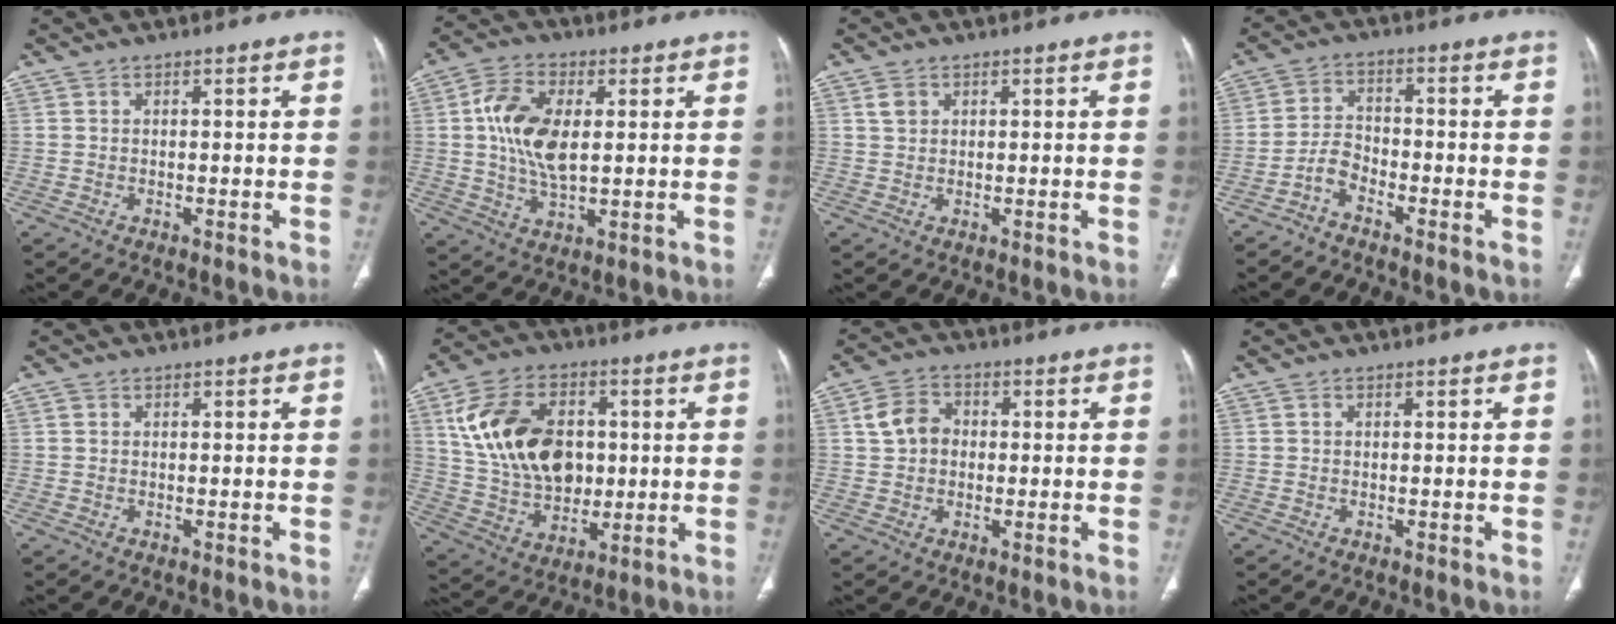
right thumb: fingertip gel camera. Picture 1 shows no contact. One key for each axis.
{"total": 11.5, "fx": 1.6, "fy": 6.1, "fz": 9.6, "tx": -0.185, "ty": -0.003, "tz": 0.031}
{"total": 2.1, "fx": 1.0, "fy": 1.6, "fz": 0.9, "tx": -0.012, "ty": 0.000, "tz": 0.021}
{"total": 4.5, "fx": -3.4, "fy": 2.1, "fz": 2.1, "tx": -0.035, "ty": 0.029, "tz": -0.076}
{"total": 0.0}
{"total": 19.7, "fx": 3.4, "fy": 13.6, "fz": 13.8, "tx": -0.218, "ty": -0.001, "tz": 0.071}
{"total": 6.1, "fx": 0.7, "fy": 5.0, "fz": 3.5, "tx": -0.052, "ty": 0.014, "tz": 0.006}
{"total": 0.0}